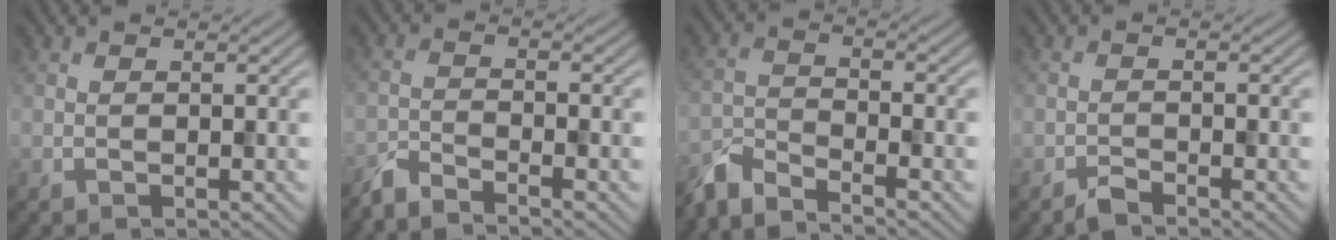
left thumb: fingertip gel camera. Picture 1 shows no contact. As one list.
[{"total": 3.5, "force": [-3.3, 0.4, 1.3], "torque": [-0.025, -0.005, -0.074]}, {"total": 5.2, "force": [-4.7, 0.8, 1.9], "torque": [-0.048, -0.008, -0.103]}, {"total": 1.5, "force": [-1.4, 0.2, 0.6], "torque": [-0.010, 0.002, -0.031]}]